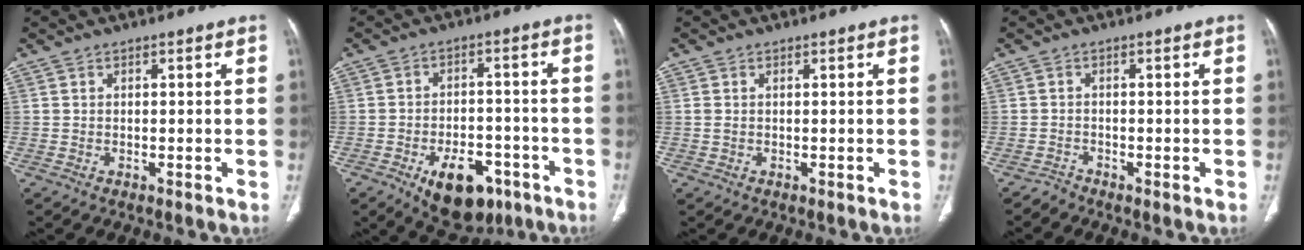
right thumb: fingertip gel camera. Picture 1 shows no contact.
{"total": 12.7, "force": [-6.6, 7.3, 8.0], "torque": [-0.087, 0.031, -0.088]}
{"total": 1.2, "force": [0.2, 0.7, 0.9], "torque": [-0.032, 0.011, 0.008]}
{"total": 1.2, "force": [-1.2, 0.2, -0.2], "torque": [0.009, -0.004, -0.026]}